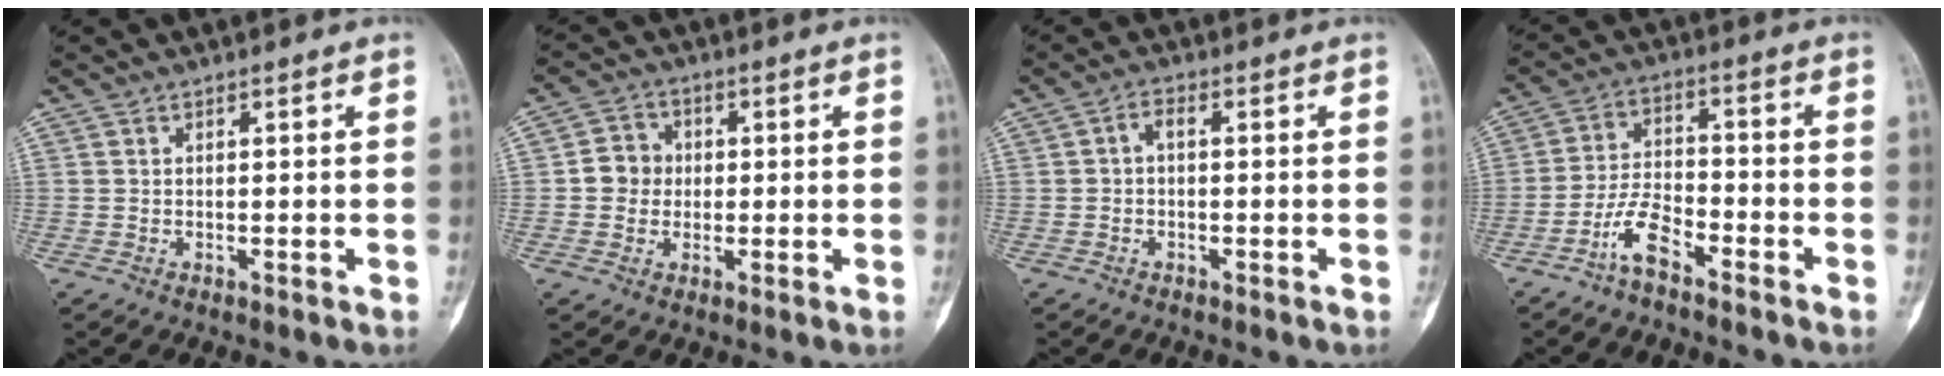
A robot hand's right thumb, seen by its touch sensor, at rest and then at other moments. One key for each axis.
{"total": 5.3, "fx": 0.0, "fy": 4.9, "fz": 2.0, "tx": -0.010, "ty": 0.010, "tz": -0.008}
{"total": 2.1, "fx": -0.1, "fy": 1.1, "fz": 1.7, "tx": -0.026, "ty": 0.010, "tz": -0.008}
{"total": 6.8, "fx": -4.5, "fy": 2.4, "fz": 4.4, "tx": -0.091, "ty": 0.033, "tz": -0.093}